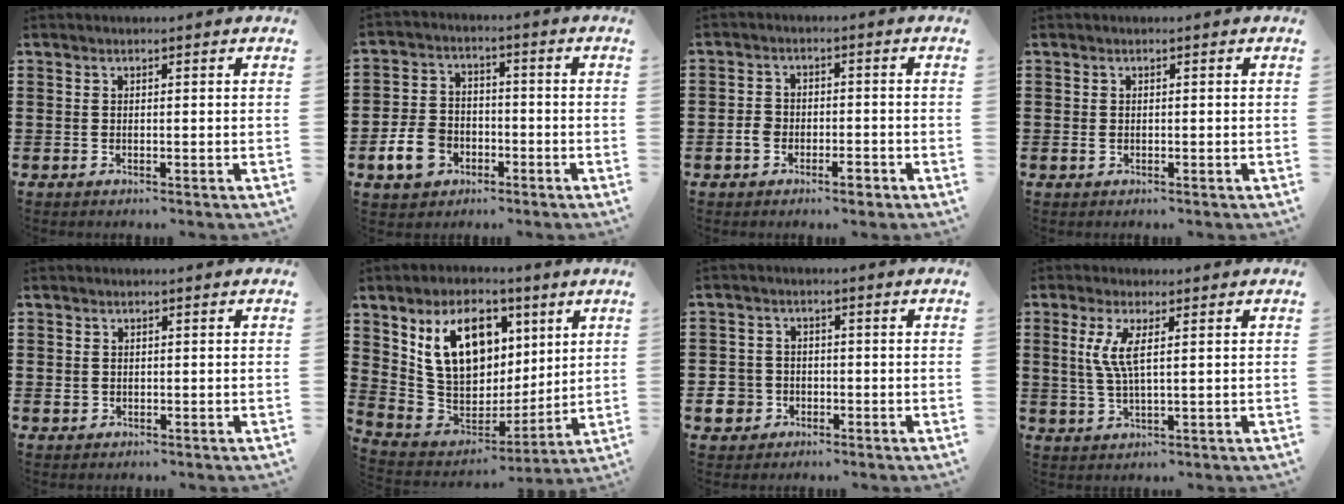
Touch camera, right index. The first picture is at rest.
{"total": 7.4, "force": [-3.1, 5.5, 3.8], "torque": [-0.104, 0.008, -0.061]}
{"total": 3.2, "force": [-1.7, 2.0, 1.8], "torque": [-0.043, 0.001, -0.035]}
{"total": 0.6, "force": [-0.1, 0.4, 0.4], "torque": [-0.010, 0.000, -0.002]}
{"total": 0.9, "force": [0.1, 0.9, 0.2], "torque": [-0.007, 0.003, 0.002]}
{"total": 13.8, "force": [6.2, 9.2, 8.3], "torque": [-0.166, -0.008, 0.121]}
{"total": 4.3, "force": [-1.7, 3.8, 1.2], "torque": [-0.054, -0.004, -0.037]}
{"total": 4.9, "force": [1.4, 1.1, 4.6], "torque": [-0.102, -0.002, 0.020]}